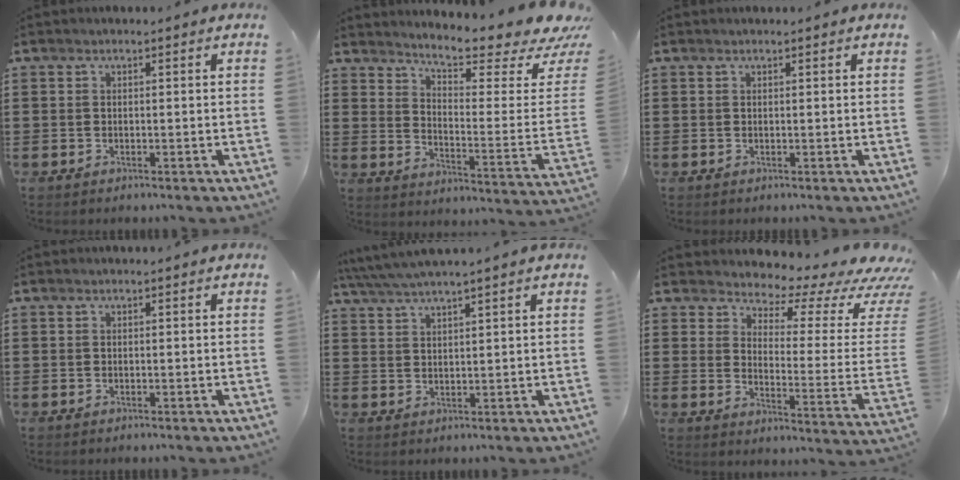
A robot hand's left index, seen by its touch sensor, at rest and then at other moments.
{"total": 7.3, "force": [6.4, 0.4, 3.5], "torque": [-0.072, -0.061, 0.103]}
{"total": 0.0}
{"total": 0.0}
{"total": 3.4, "force": [3.0, -0.4, 1.5], "torque": [-0.038, -0.006, 0.053]}
{"total": 4.8, "force": [4.1, 1.6, 2.1], "torque": [-0.042, -0.044, 0.062]}